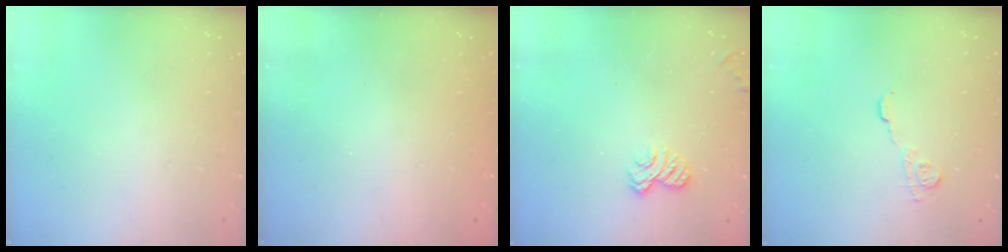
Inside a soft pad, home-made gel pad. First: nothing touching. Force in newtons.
{"total": 2.3, "press": 2.2, "slide": 0.8}
{"total": 3.4, "press": 3.2, "slide": 1.1}
{"total": 7.0, "press": 7.0, "slide": 0.4}